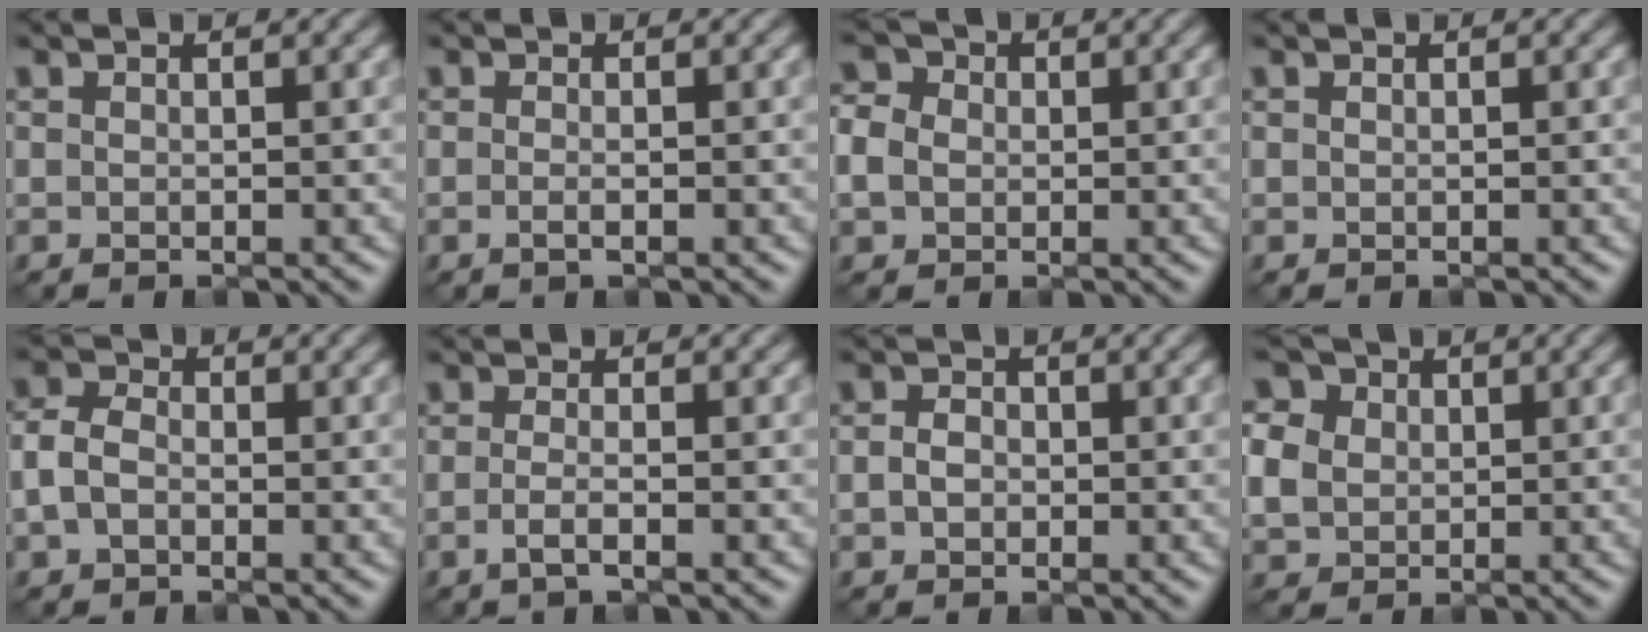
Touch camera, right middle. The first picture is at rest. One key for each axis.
{"total": 1.1, "fx": -0.3, "fy": 0.3, "fz": 0.9, "tx": -0.018, "ty": -0.004, "tz": -0.009}
{"total": 3.6, "fx": 0.1, "fy": 3.1, "fz": 1.8, "tx": -0.048, "ty": 0.008, "tz": -0.002}
{"total": 0.0}
{"total": 2.9, "fx": -0.5, "fy": 2.1, "fz": 1.9, "tx": -0.044, "ty": 0.006, "tz": -0.019}
{"total": 1.9, "fx": -0.7, "fy": 0.6, "fz": 1.6, "tx": -0.032, "ty": -0.003, "tz": -0.020}
{"total": 1.7, "fx": -0.2, "fy": 1.3, "fz": 1.0, "tx": -0.023, "ty": 0.000, "tz": -0.007}
{"total": 5.9, "fx": 1.6, "fy": 4.9, "fz": 2.8, "tx": -0.080, "ty": 0.020, "tz": 0.023}